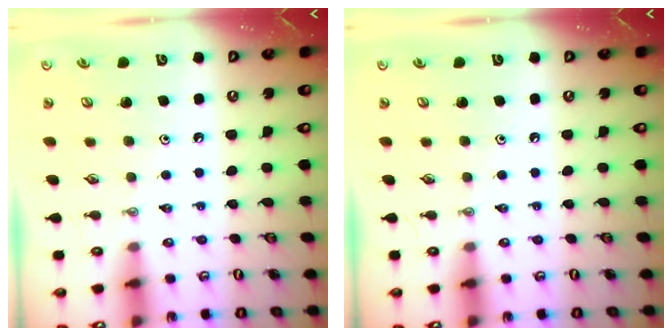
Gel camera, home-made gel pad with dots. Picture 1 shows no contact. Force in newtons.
{"total": 0.0}